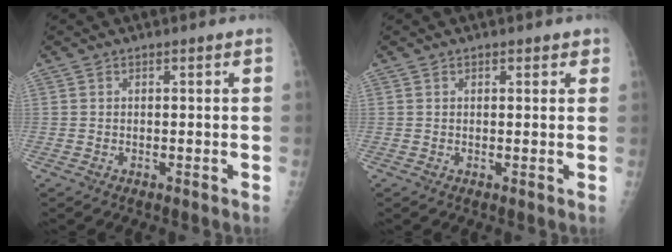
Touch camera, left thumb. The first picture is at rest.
{"total": 1.6, "force": [1.0, 0.9, 0.9], "torque": [0.002, -0.002, 0.009]}